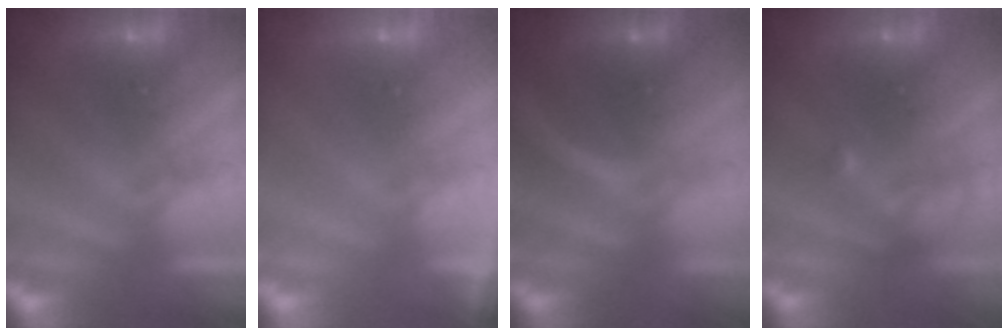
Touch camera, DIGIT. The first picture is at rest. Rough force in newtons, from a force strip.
{"total": 1.1}
{"total": 1.3}
{"total": 2.4}